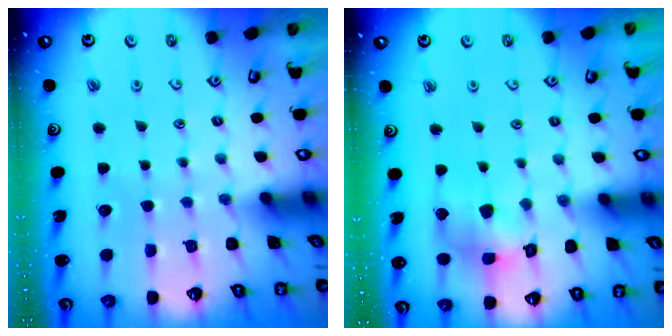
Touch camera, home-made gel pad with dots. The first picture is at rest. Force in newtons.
{"total": 12.0, "press": 11.9, "slide": 1.6}